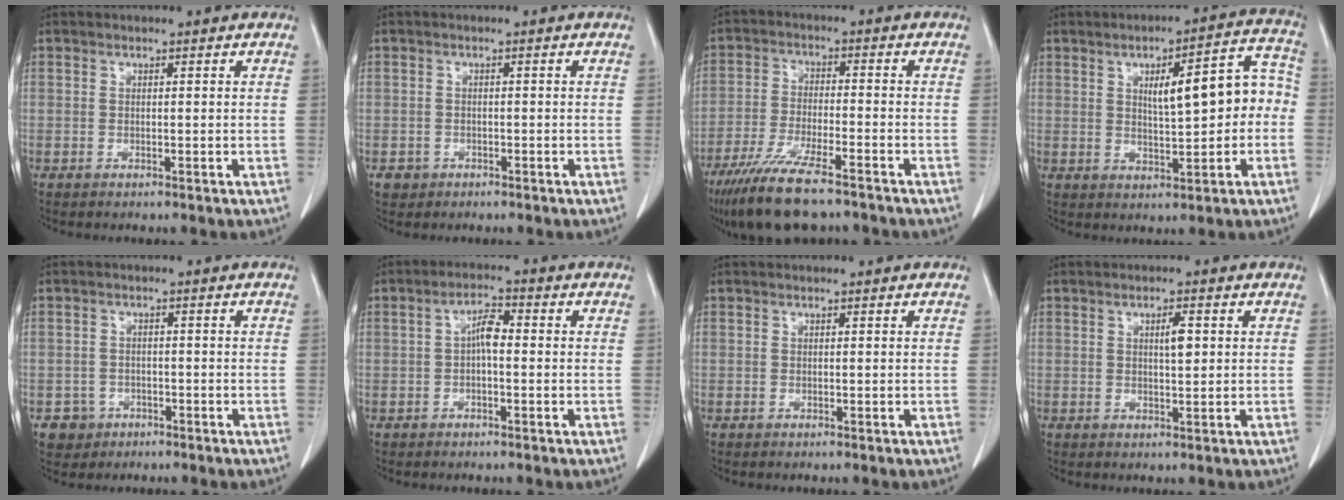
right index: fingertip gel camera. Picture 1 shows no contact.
{"total": 1.9, "force": [-1.0, 1.6, 0.1], "torque": [-0.004, 0.006, -0.014]}
{"total": 12.4, "force": [-9.4, 2.0, 7.8], "torque": [-0.146, -0.033, -0.162]}
{"total": 10.5, "force": [0.6, 3.0, 10.1], "torque": [-0.133, 0.038, 0.013]}
{"total": 3.3, "force": [-1.6, 2.9, -0.1], "torque": [0.007, 0.014, -0.024]}
{"total": 3.5, "force": [-0.2, 1.2, 3.3], "torque": [-0.060, 0.013, -0.004]}
{"total": 0.0}
{"total": 2.8, "force": [0.7, 0.6, 2.6], "torque": [-0.045, 0.000, 0.012]}